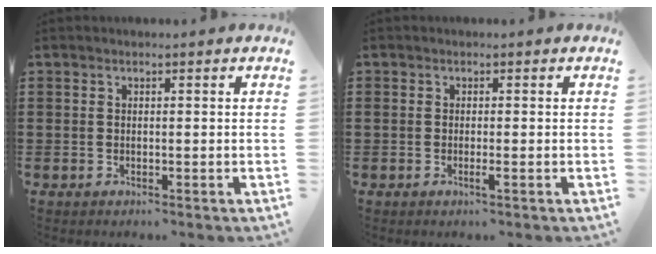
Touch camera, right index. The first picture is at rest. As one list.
[{"total": 1.1, "force": [-0.5, 0.0, 0.9], "torque": [-0.017, -0.004, -0.008]}]